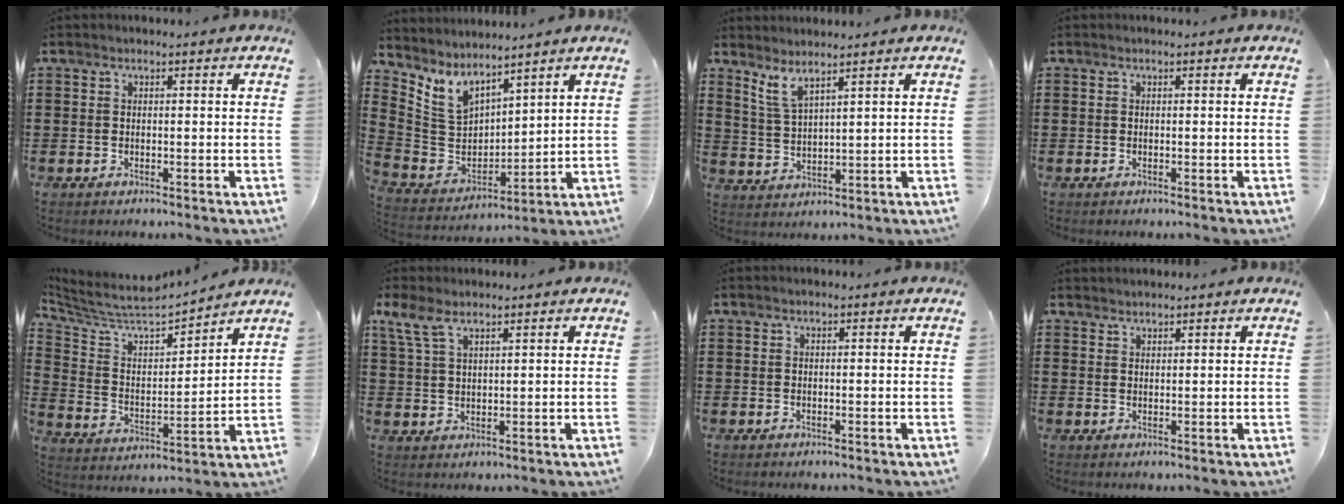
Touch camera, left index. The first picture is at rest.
{"total": 6.6, "force": [5.0, 3.4, 2.7], "torque": [-0.094, -0.032, 0.089]}
{"total": 4.0, "force": [3.2, 0.5, 2.4], "torque": [-0.055, -0.006, 0.058]}
{"total": 0.0}
{"total": 6.9, "force": [6.5, 0.8, 2.0], "torque": [-0.072, -0.053, 0.109]}
{"total": 4.8, "force": [3.0, 1.8, 3.3], "torque": [-0.080, 0.002, 0.053]}
{"total": 0.0}
{"total": 1.2, "force": [1.2, 0.1, -0.1], "torque": [0.000, -0.001, 0.025]}